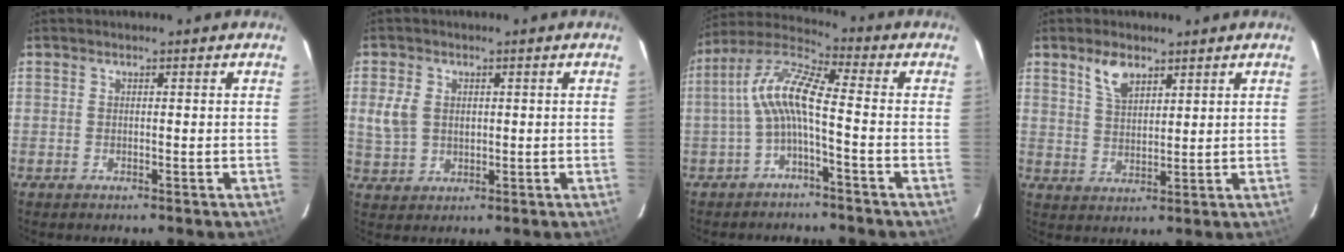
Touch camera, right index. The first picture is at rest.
{"total": 5.5, "force": [0.8, 4.3, 3.3], "torque": [-0.076, 0.007, 0.022]}
{"total": 9.0, "force": [-1.8, 1.6, 8.7], "torque": [-0.193, 0.021, -0.037]}
{"total": 5.5, "force": [3.5, 2.7, 3.2], "torque": [-0.057, 0.005, 0.070]}